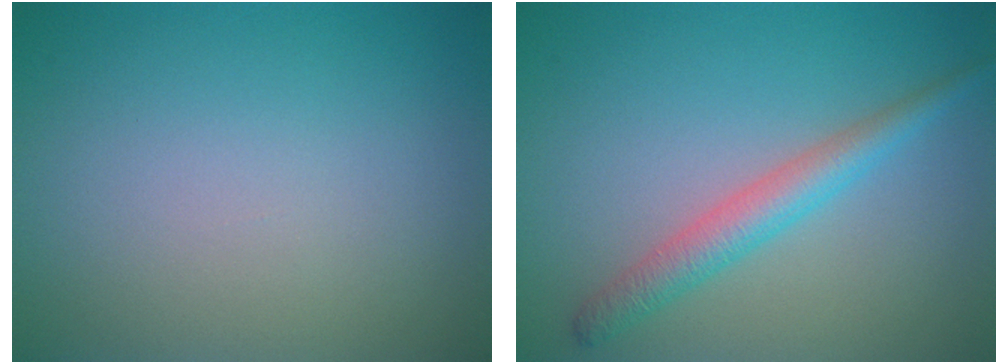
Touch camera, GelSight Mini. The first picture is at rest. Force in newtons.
{"total": 3.0, "press": 3.0, "slide": 0.1}